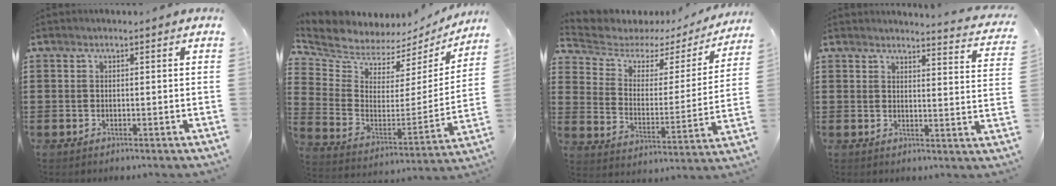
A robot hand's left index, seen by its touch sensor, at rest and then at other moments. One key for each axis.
{"total": 5.2, "fx": 4.9, "fy": 1.6, "fz": -0.2, "tx": -0.038, "ty": -0.051, "tz": 0.084}
{"total": 4.1, "fx": 2.9, "fy": 2.5, "fz": 1.5, "tx": -0.056, "ty": -0.017, "tz": 0.040}
{"total": 3.1, "fx": 3.0, "fy": -0.4, "fz": 0.7, "tx": -0.018, "ty": -0.023, "tz": 0.049}